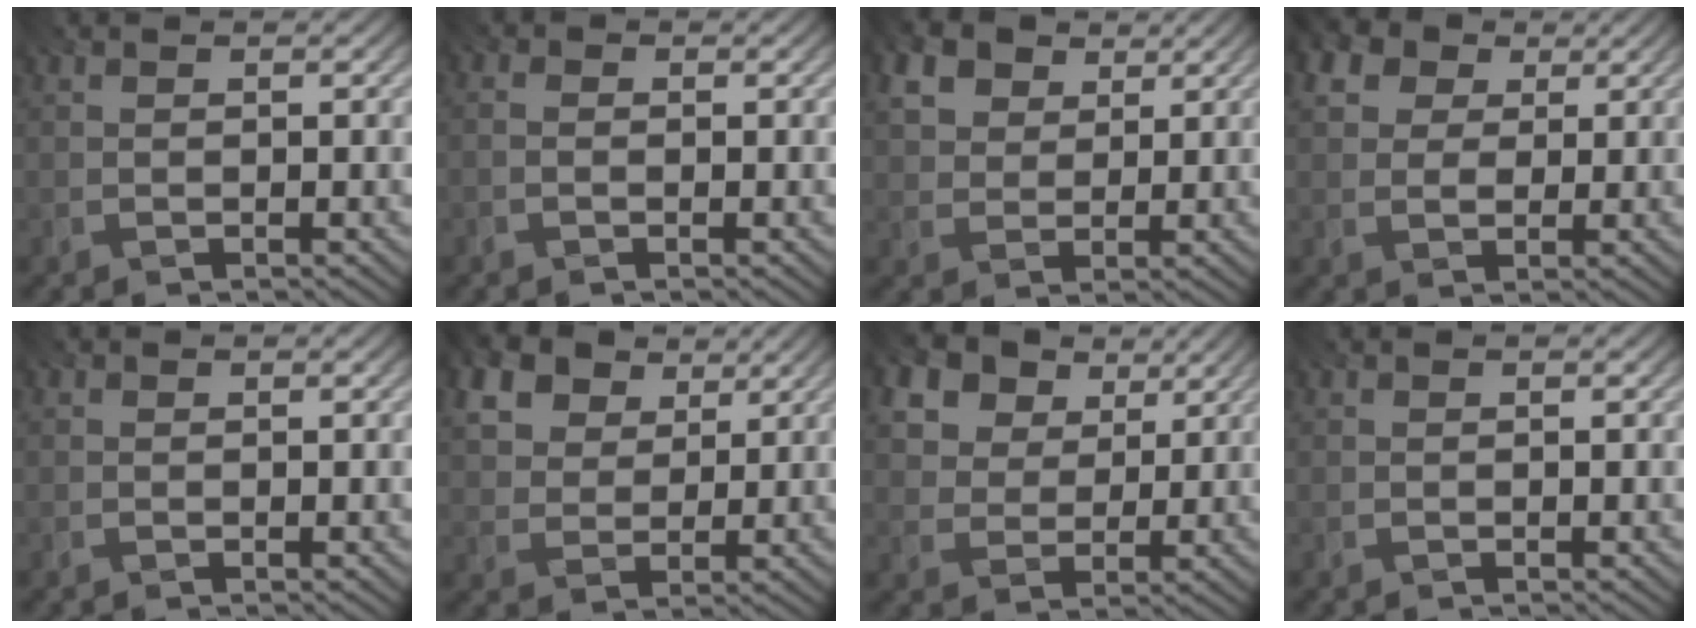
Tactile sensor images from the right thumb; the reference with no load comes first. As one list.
[{"total": 1.6, "force": [-0.7, 1.2, 0.7], "torque": [-0.015, 0.002, -0.022]}, {"total": 6.3, "force": [3.2, 4.3, 3.2], "torque": [-0.095, 0.001, 0.063]}, {"total": 6.3, "force": [3.0, 4.6, 3.1], "torque": [-0.094, 0.009, 0.050]}, {"total": 0.0}, {"total": 9.8, "force": [5.4, 6.4, 4.9], "torque": [-0.147, 0.002, 0.097]}, {"total": 14.0, "force": [8.0, 9.4, 6.6], "torque": [-0.188, 0.014, 0.158]}, {"total": 0.0}]